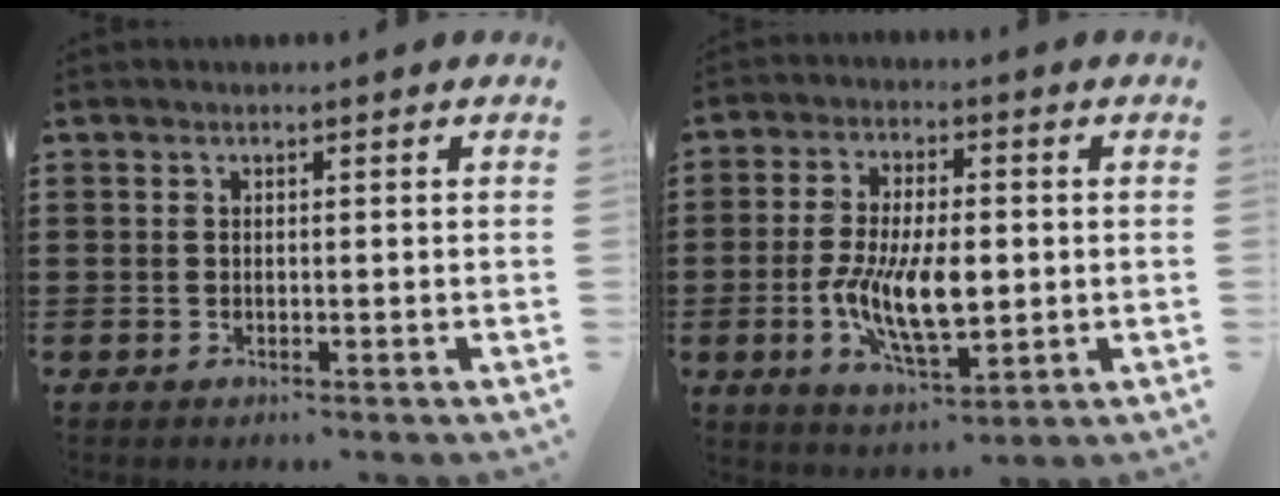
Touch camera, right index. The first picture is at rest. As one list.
[{"total": 10.0, "force": [-1.2, 4.5, 8.9], "torque": [-0.193, -0.008, -0.024]}]